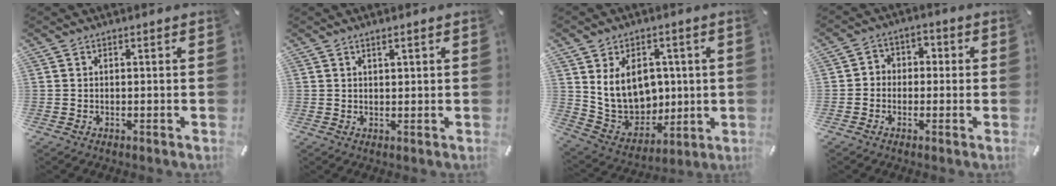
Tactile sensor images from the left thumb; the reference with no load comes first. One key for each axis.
{"total": 1.4, "fx": 0.8, "fy": 0.4, "fz": 1.0, "tx": -0.020, "ty": 0.000, "tz": 0.015}
{"total": 13.6, "fx": 3.6, "fy": 11.1, "fz": 7.1, "tx": -0.137, "ty": -0.020, "tz": 0.078}
{"total": 3.5, "fx": -1.9, "fy": 2.9, "fz": 0.8, "tx": -0.015, "ty": 0.017, "tz": -0.040}